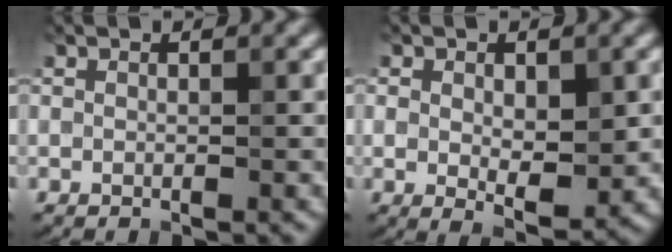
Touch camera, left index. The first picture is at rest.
{"total": 4.0, "force": [0.2, 2.2, 3.4], "torque": [-0.051, -0.007, 0.009]}